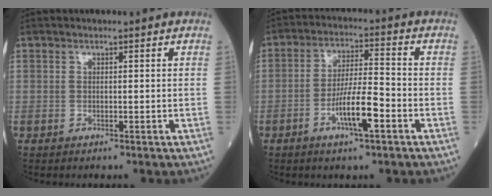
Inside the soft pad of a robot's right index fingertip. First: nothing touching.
{"total": 8.1, "force": [-3.4, 0.9, 7.3], "torque": [-0.136, 0.000, -0.061]}